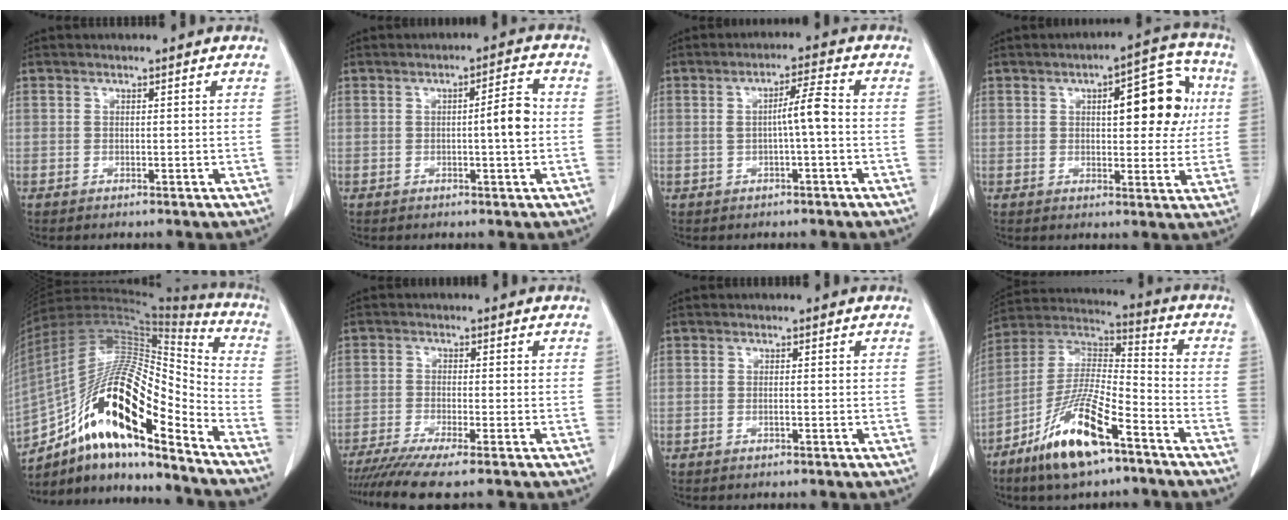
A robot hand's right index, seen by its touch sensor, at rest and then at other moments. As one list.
[{"total": 4.5, "force": [-0.2, 0.4, 4.5], "torque": [-0.063, 0.007, -0.005]}, {"total": 4.3, "force": [-0.3, 0.0, 4.3], "torque": [-0.071, 0.009, -0.005]}, {"total": 11.4, "force": [2.8, 4.0, 10.3], "torque": [-0.127, 0.029, 0.035]}, {"total": 22.7, "force": [-13.0, 4.7, 18.0], "torque": [-0.330, 0.004, -0.225]}, {"total": 8.3, "force": [-6.8, -0.6, 4.7], "torque": [-0.070, -0.017, -0.111]}, {"total": 0.5, "force": [-0.2, 0.0, 0.5], "torque": [-0.011, 0.000, -0.002]}, {"total": 15.8, "force": [-9.3, 3.3, 12.3], "torque": [-0.245, -0.012, -0.172]}]